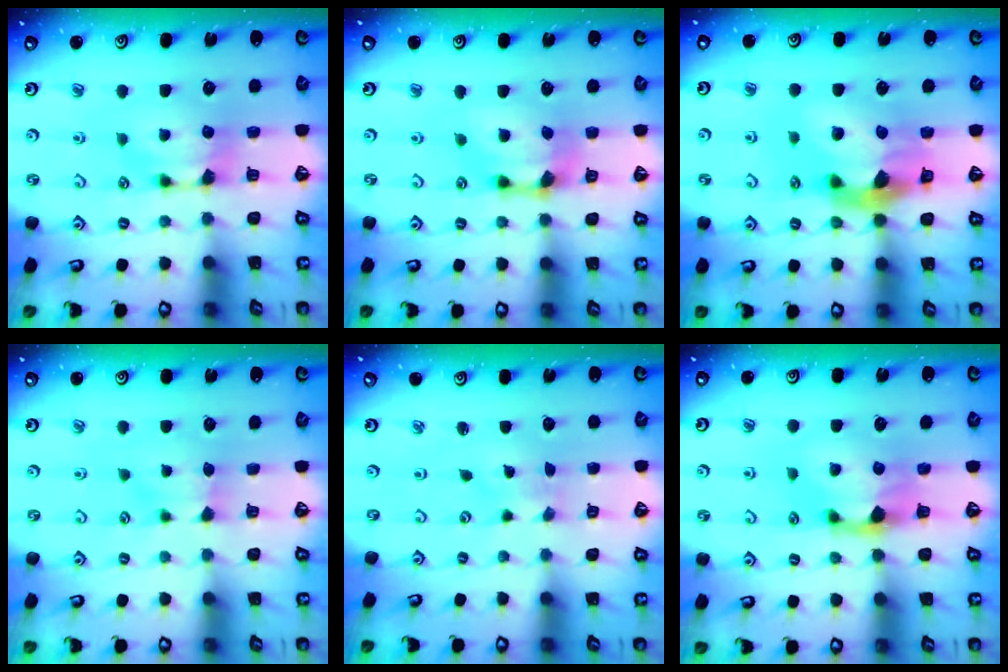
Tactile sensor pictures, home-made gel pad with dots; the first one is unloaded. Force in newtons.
{"total": 3.3, "press": 2.6, "slide": 2.1}
{"total": 7.7, "press": 7.3, "slide": 2.5}
{"total": 1.8, "press": 1.6, "slide": 0.7}
{"total": 4.8, "press": 4.7, "slide": 0.8}
{"total": 1.7, "press": 0.9, "slide": 1.4}